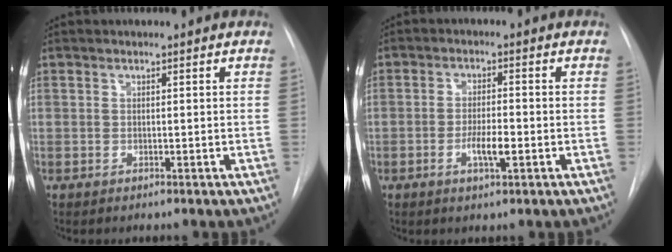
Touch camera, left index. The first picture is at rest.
{"total": 4.3, "force": [-2.4, 0.7, 3.5], "torque": [-0.063, -0.006, -0.039]}